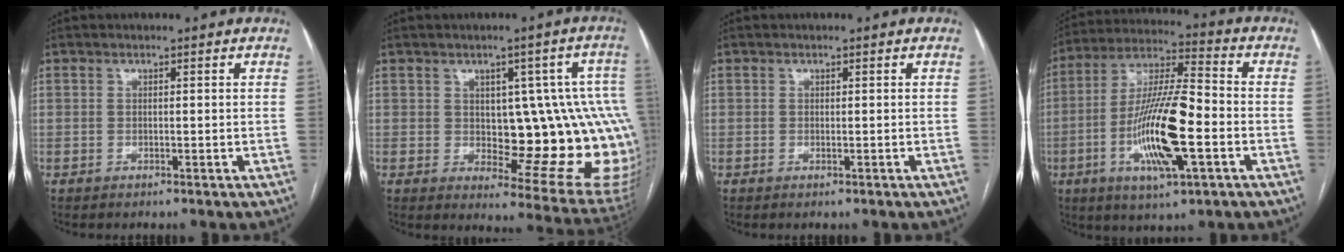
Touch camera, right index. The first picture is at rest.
{"total": 17.9, "force": [-0.2, 6.7, 16.5], "torque": [-0.137, 0.017, 0.015]}
{"total": 0.0}
{"total": 16.3, "force": [-4.4, 2.7, 15.5], "torque": [-0.303, -0.004, -0.078]}